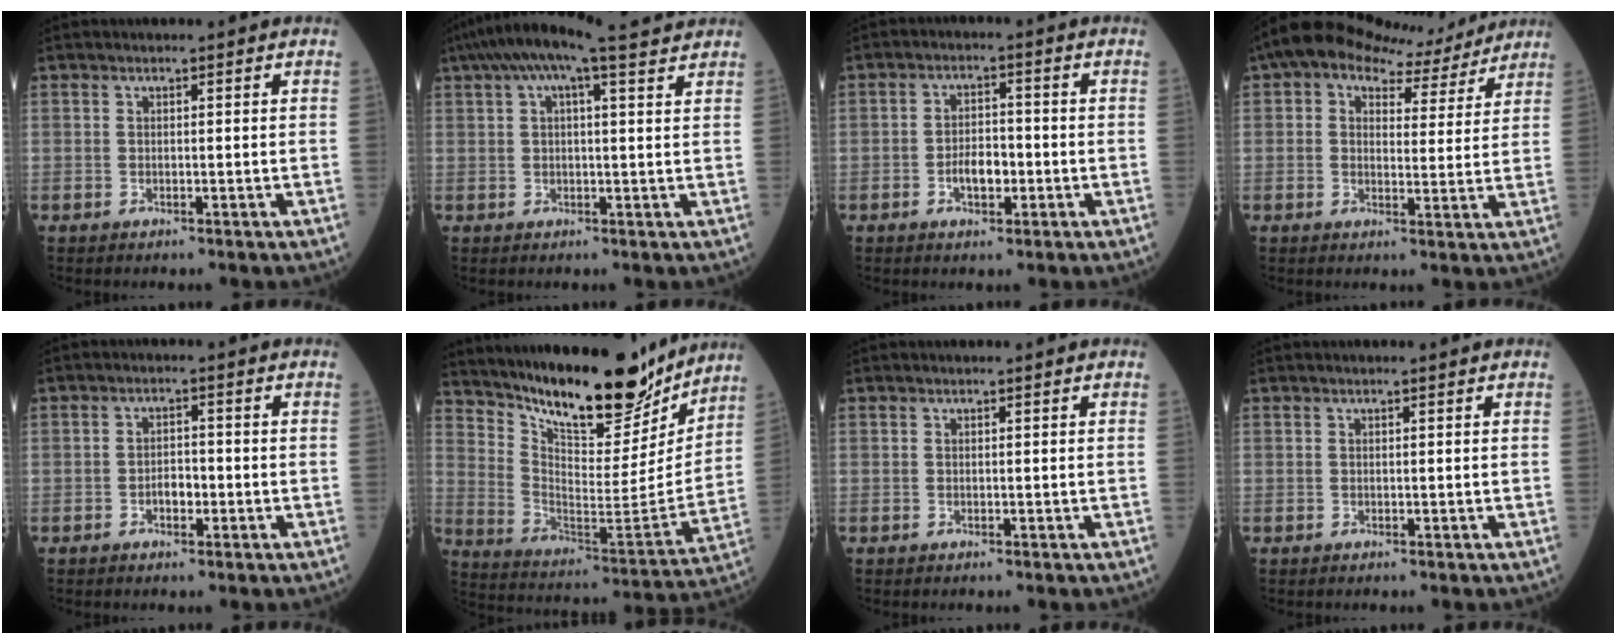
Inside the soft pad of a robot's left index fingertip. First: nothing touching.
{"total": 10.7, "force": [8.4, 1.0, 6.5], "torque": [-0.116, 0.050, 0.118]}
{"total": 4.3, "force": [-1.8, 2.1, 3.2], "torque": [-0.059, 0.003, -0.030]}
{"total": 10.2, "force": [8.7, 4.1, 3.4], "torque": [-0.050, 0.023, 0.111]}
{"total": 2.6, "force": [-1.3, 1.4, 1.8], "torque": [-0.027, 0.003, -0.023]}
{"total": 20.5, "force": [17.7, 4.4, 9.3], "torque": [-0.157, -0.039, 0.279]}
{"total": 0.0}
{"total": 0.0}